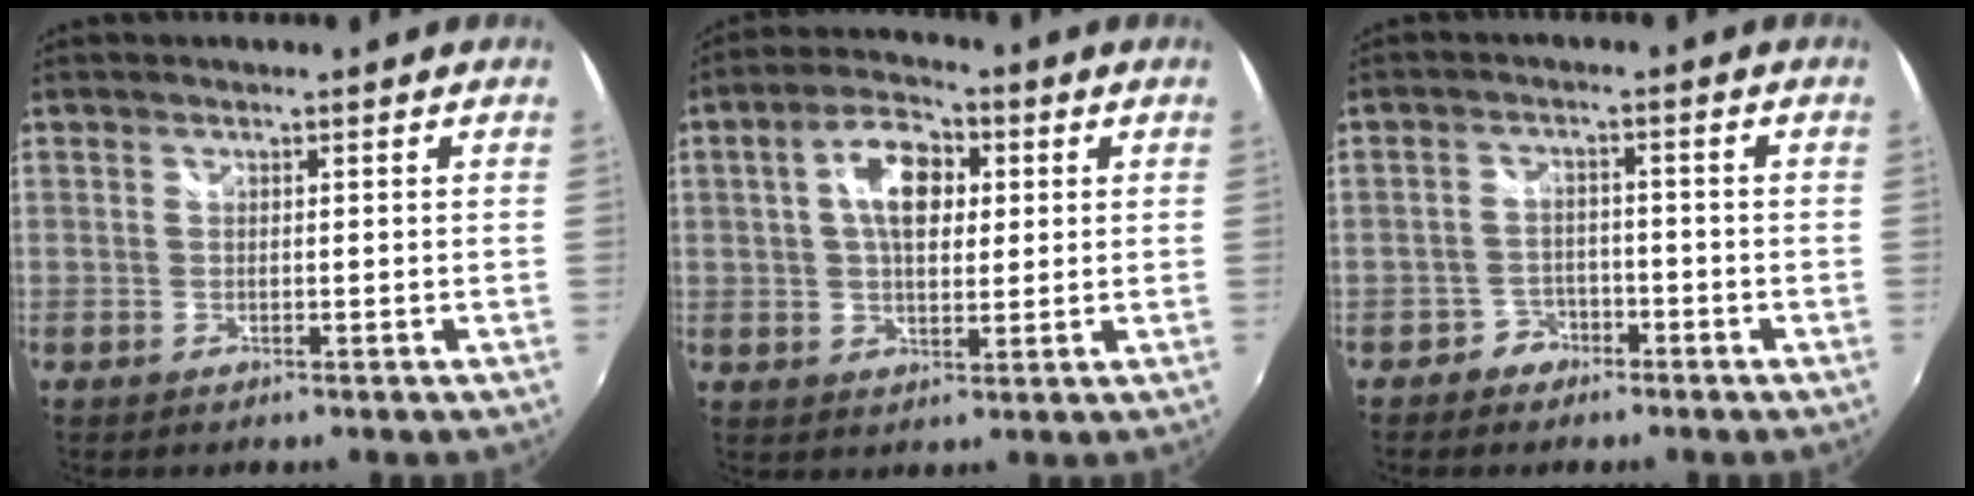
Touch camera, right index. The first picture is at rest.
{"total": 10.2, "force": [2.5, 5.7, 8.1], "torque": [-0.143, 0.027, 0.042]}
{"total": 3.8, "force": [-2.8, 2.6, 0.1], "torque": [-0.009, 0.012, -0.052]}